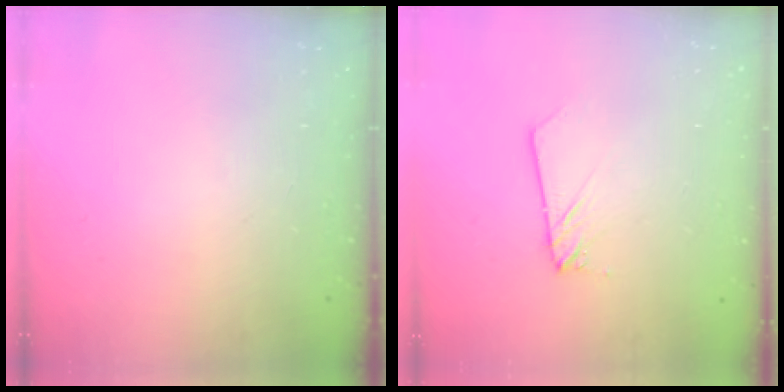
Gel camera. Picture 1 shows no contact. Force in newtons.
{"total": 2.3, "press": 2.3, "slide": 0.1}